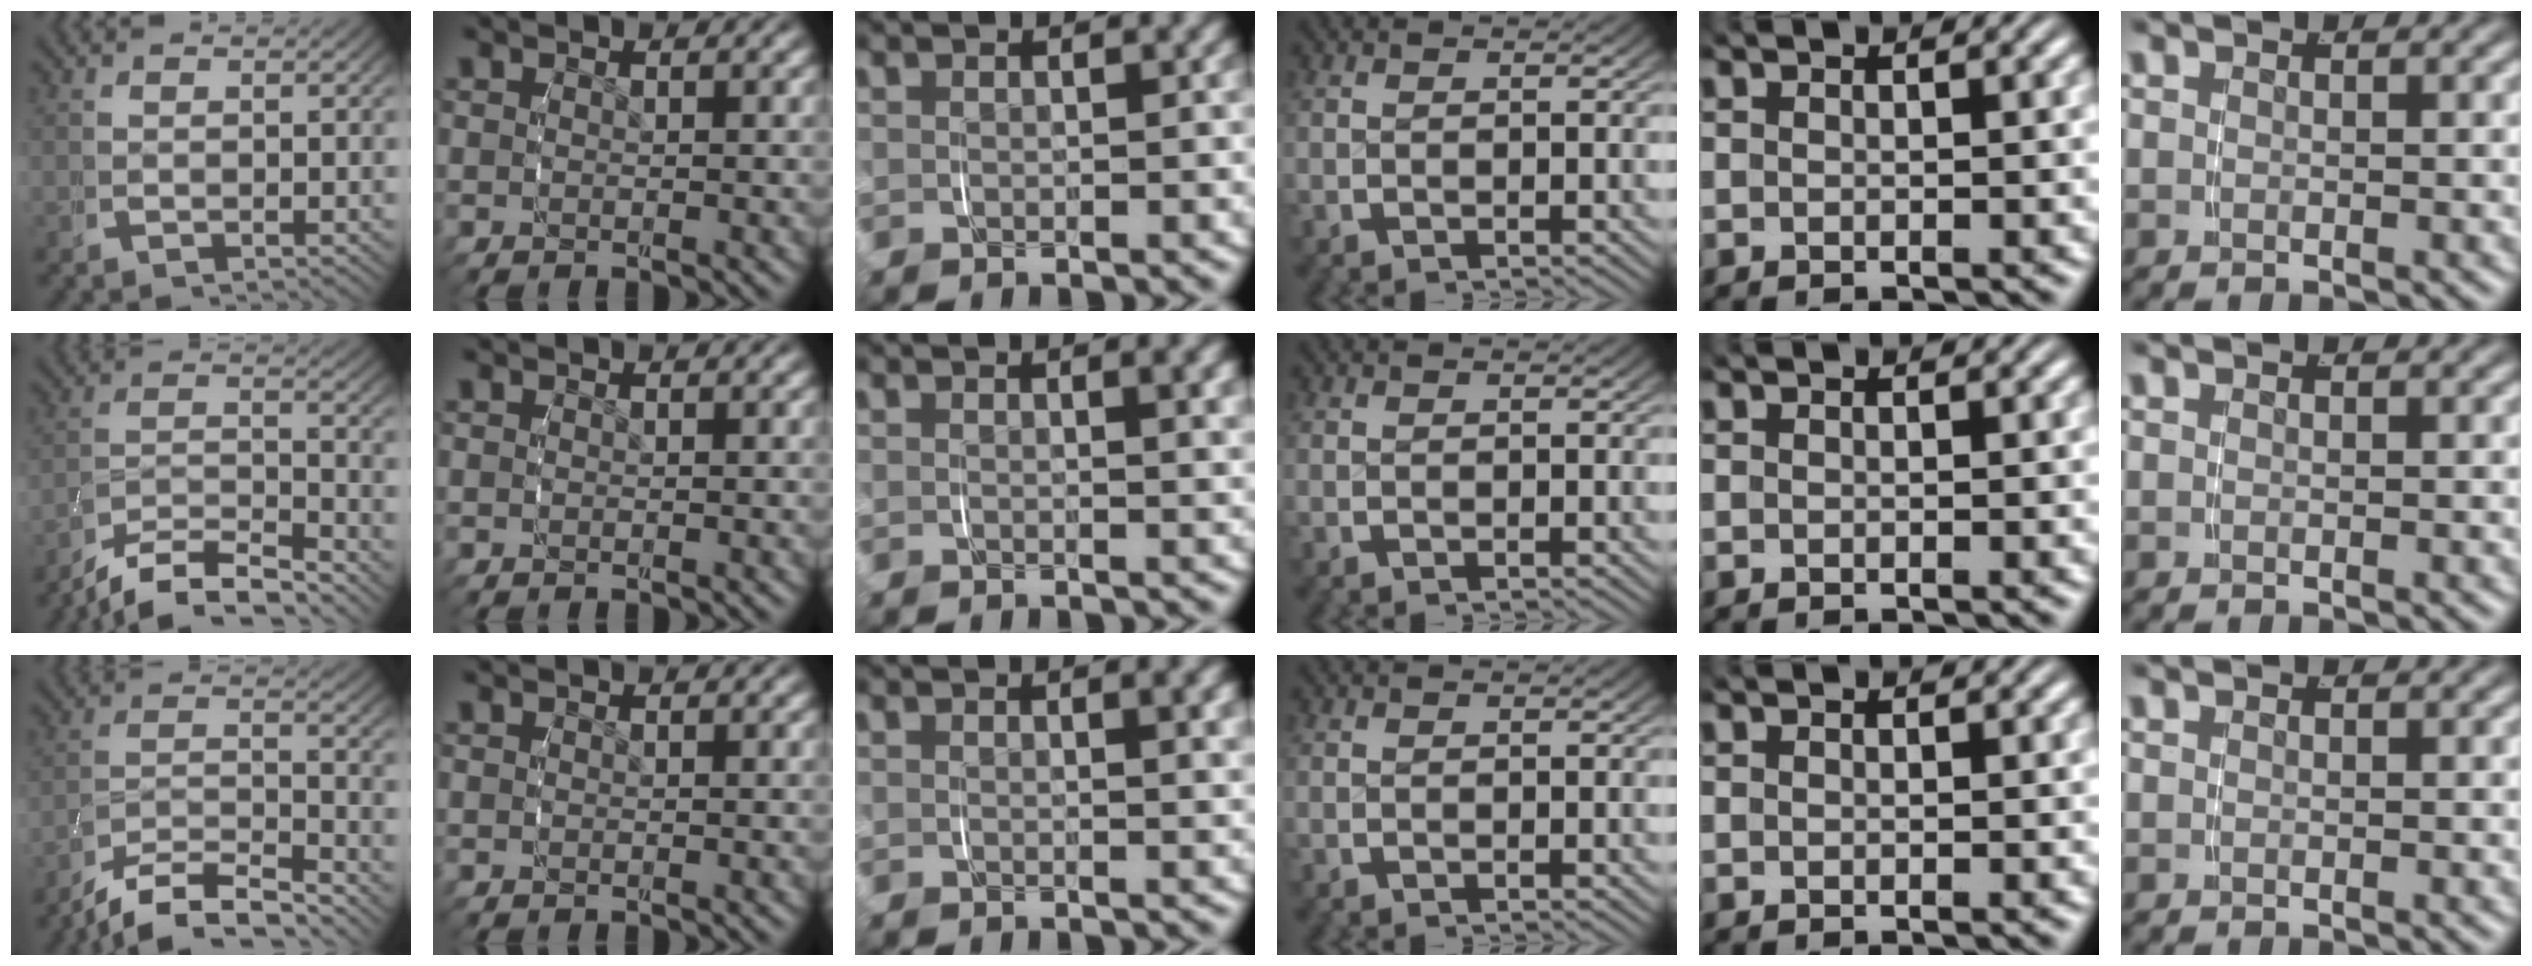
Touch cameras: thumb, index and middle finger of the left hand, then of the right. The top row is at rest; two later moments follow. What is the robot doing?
{"motion": "grasp_and_lifting", "object": "measuring cup"}